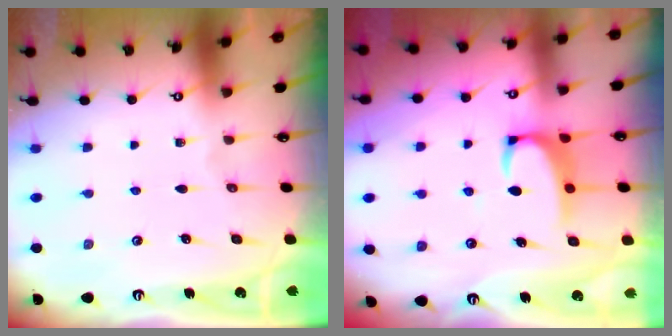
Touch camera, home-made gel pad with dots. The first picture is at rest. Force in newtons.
{"total": 3.5, "press": 3.4, "slide": 0.7}